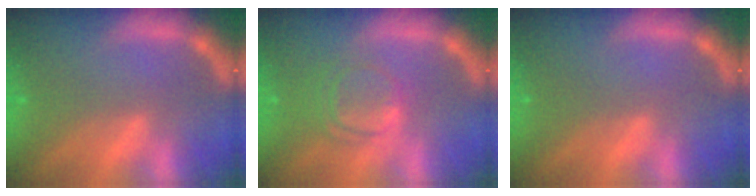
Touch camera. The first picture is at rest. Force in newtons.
{"total": 4.5}
{"total": 0.0}